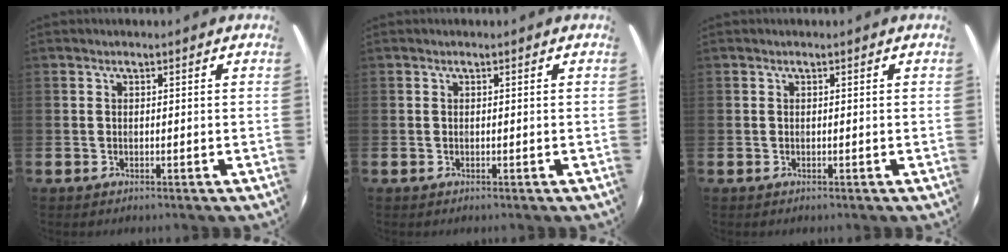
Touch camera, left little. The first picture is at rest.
{"total": 0.0}
{"total": 0.0}